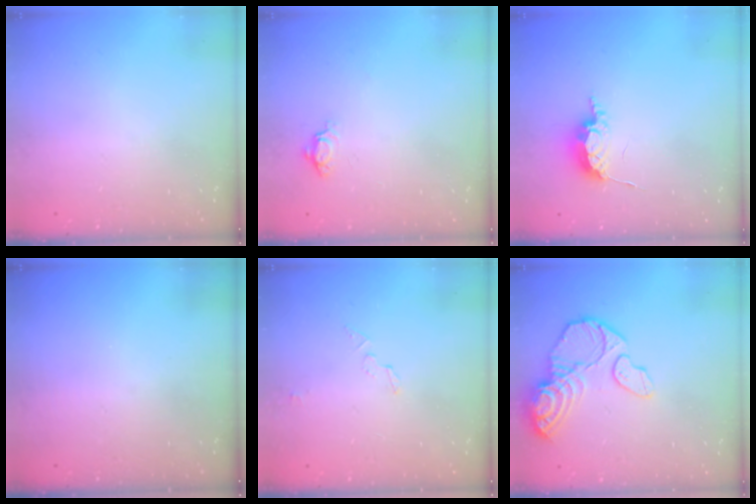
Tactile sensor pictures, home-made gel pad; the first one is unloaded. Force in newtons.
{"total": 3.7, "press": 3.6, "slide": 0.4}
{"total": 6.4, "press": 6.4, "slide": 0.5}
{"total": 0.0}
{"total": 2.9, "press": 2.9, "slide": 0.2}
{"total": 14.3, "press": 14.1, "slide": 1.8}